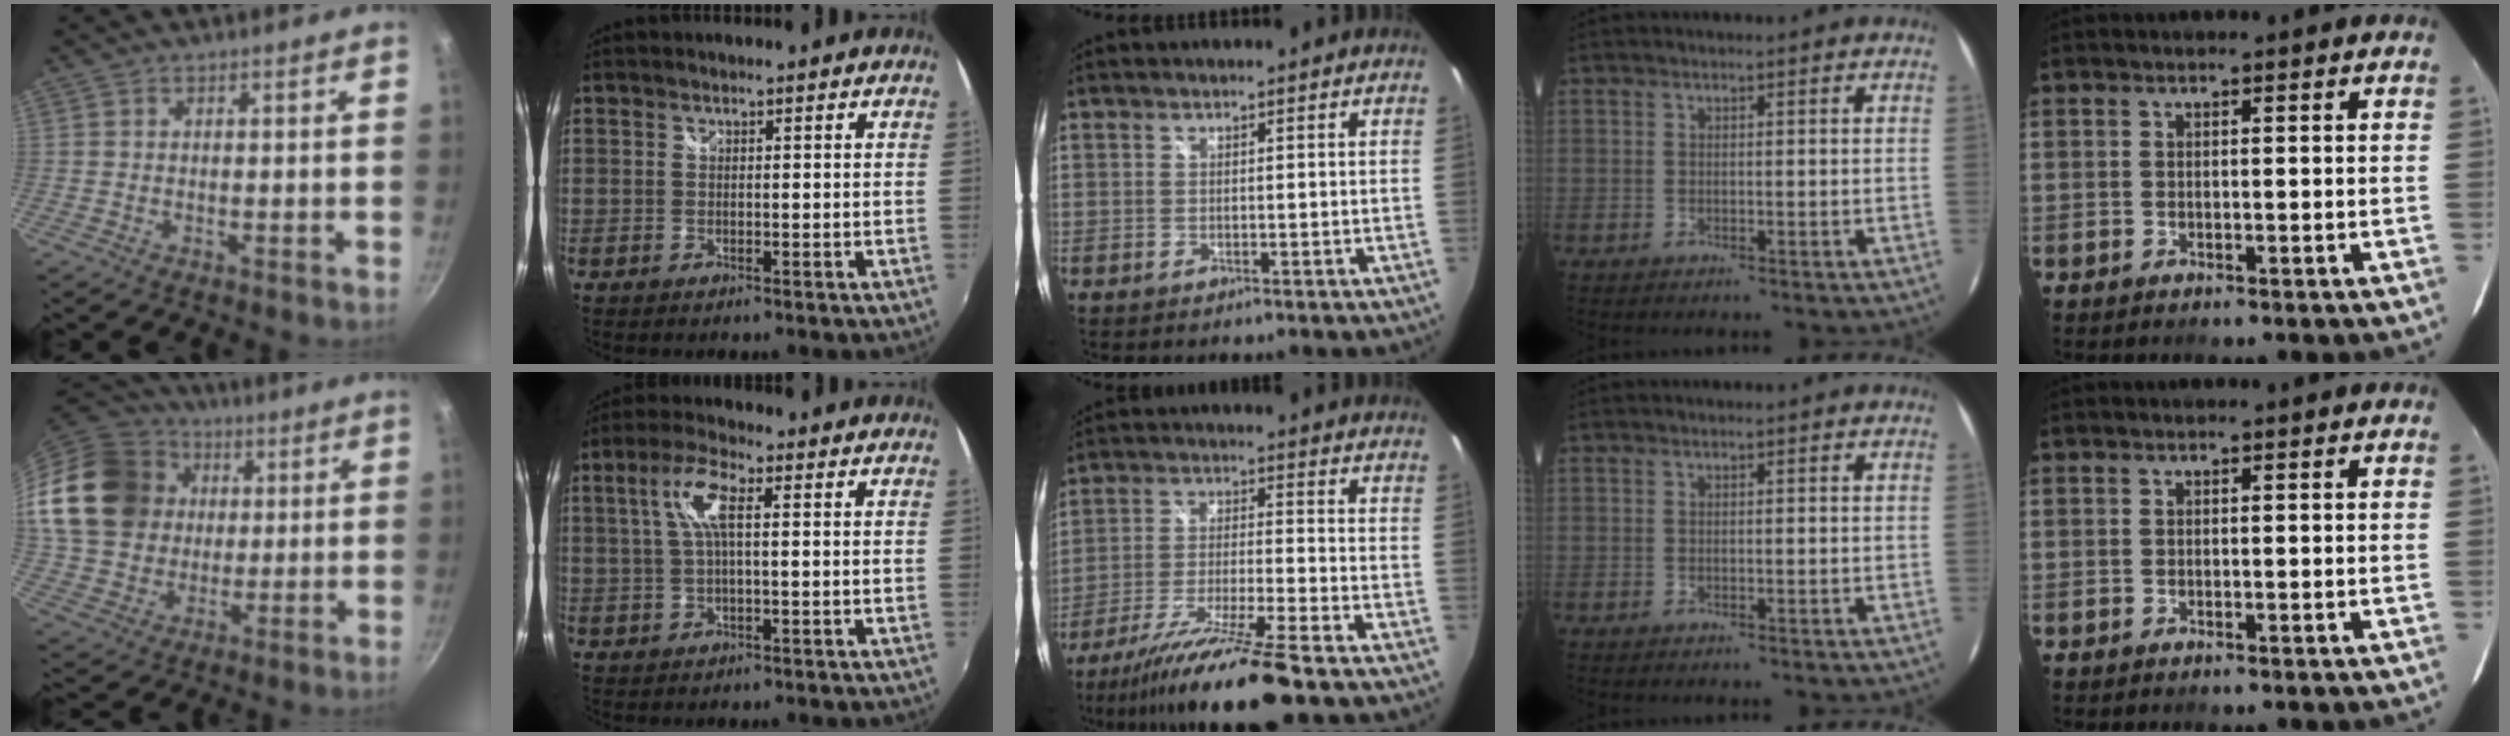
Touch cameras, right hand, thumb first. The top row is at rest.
{"thumb": {"total": 23.8, "force": [4.4, 20.0, 12.1], "torque": [-0.221, 0.035, 0.089]}, "index": {"total": 6.5, "force": [1.3, 1.6, 6.2], "torque": [-0.121, 0.010, 0.026]}, "middle": {"total": 14.9, "force": [-12.0, -1.1, 8.8], "torque": [-0.175, -0.029, -0.206]}}